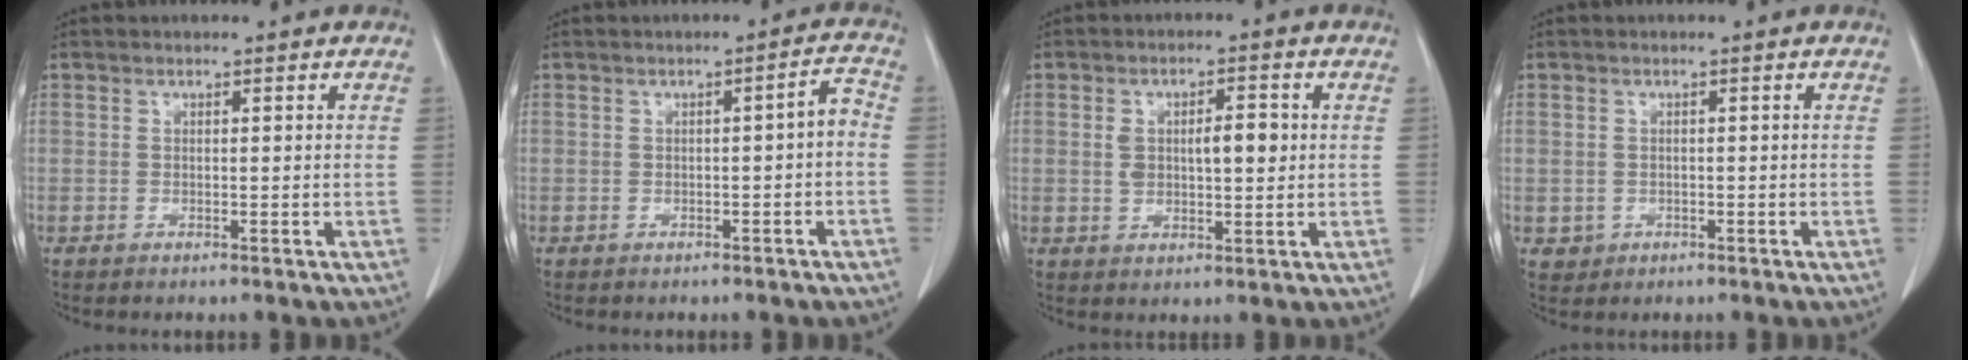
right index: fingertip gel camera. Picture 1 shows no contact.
{"total": 3.0, "force": [-0.4, 0.5, 2.9], "torque": [-0.040, 0.012, -0.006]}
{"total": 6.3, "force": [0.8, 2.5, 5.7], "torque": [-0.098, 0.011, 0.019]}
{"total": 2.2, "force": [-0.1, 2.1, 0.2], "torque": [-0.001, 0.003, 0.006]}